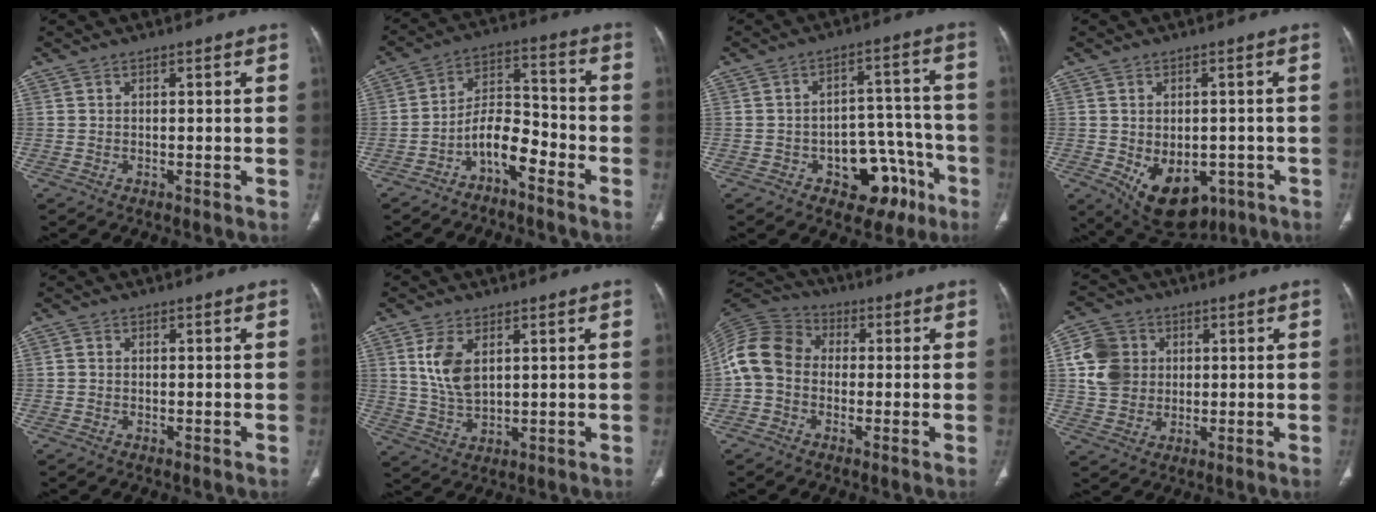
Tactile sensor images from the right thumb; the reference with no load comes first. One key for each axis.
{"total": 8.3, "fx": -5.0, "fy": 3.6, "fz": 5.6, "tx": -0.092, "ty": 0.067, "tz": -0.096}
{"total": 12.7, "fx": -6.2, "fy": 8.1, "fz": 7.5, "tx": -0.047, "ty": 0.056, "tz": -0.076}
{"total": 13.0, "fx": -4.6, "fy": 8.5, "fz": 8.7, "tx": -0.112, "ty": 0.002, "tz": -0.044}
{"total": 0.7, "fx": -0.1, "fy": 0.6, "fz": 0.3, "tx": -0.005, "ty": 0.001, "tz": -0.004}
{"total": 8.2, "fx": 2.7, "fy": 4.6, "fz": 6.2, "tx": -0.121, "ty": -0.010, "tz": 0.060}
{"total": 10.6, "fx": -0.7, "fy": 8.7, "fz": 6.0, "tx": -0.116, "ty": 0.032, "tz": -0.030}
{"total": 10.2, "fx": 1.5, "fy": 8.9, "fz": 4.8, "tx": -0.073, "ty": 0.004, "tz": 0.026}